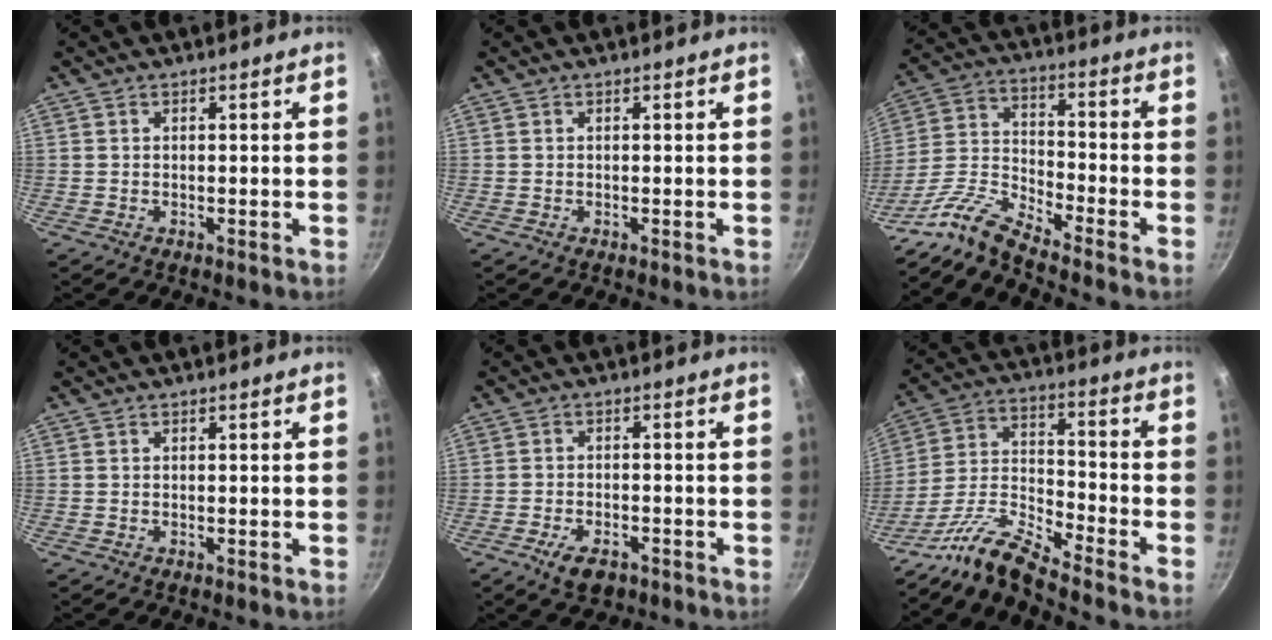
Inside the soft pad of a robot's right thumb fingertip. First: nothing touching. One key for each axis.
{"total": 0.0}
{"total": 10.2, "fx": -9.1, "fy": 1.6, "fz": 4.2, "tx": -0.091, "ty": 0.072, "tz": -0.208}
{"total": 0.0}
{"total": 5.4, "fx": -3.2, "fy": 2.8, "fz": 3.4, "tx": -0.062, "ty": 0.017, "tz": -0.053}
{"total": 11.1, "fx": -9.9, "fy": 1.3, "fz": 5.0, "tx": -0.104, "ty": 0.078, "tz": -0.217}